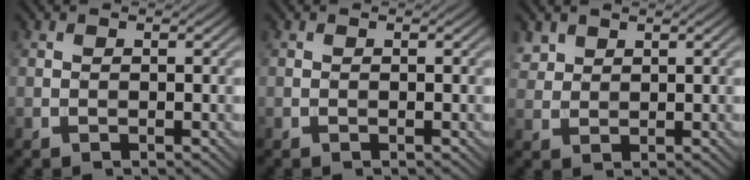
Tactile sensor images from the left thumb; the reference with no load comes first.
{"total": 0.0}
{"total": 2.3, "force": [1.8, 1.4, 0.7], "torque": [-0.022, 0.002, 0.042]}